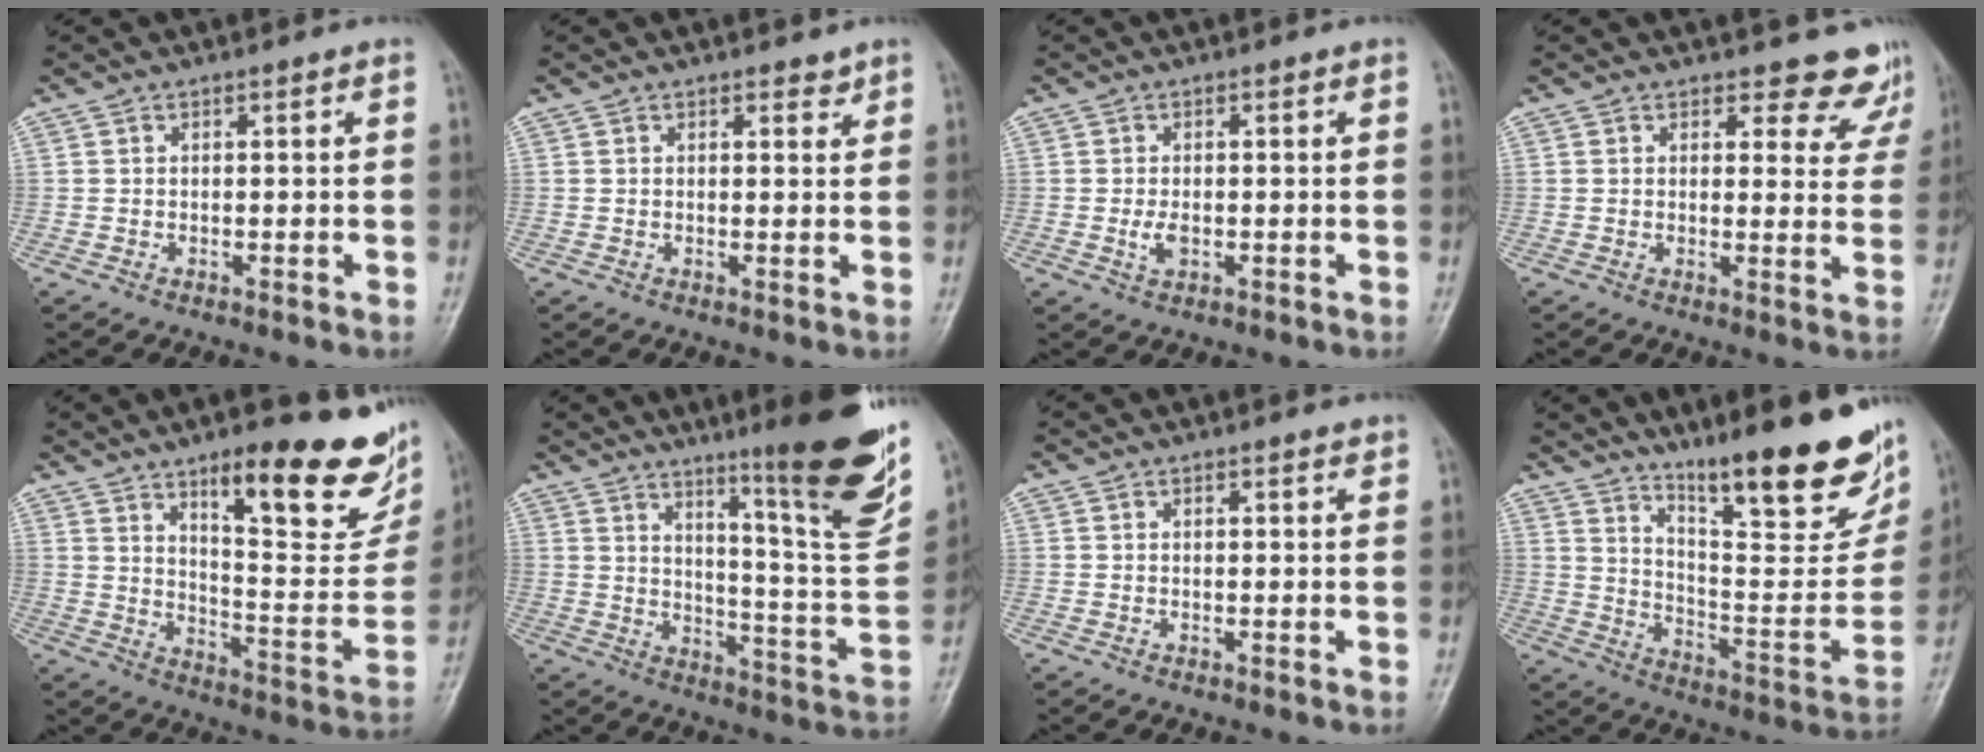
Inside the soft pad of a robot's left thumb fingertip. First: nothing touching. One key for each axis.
{"total": 1.6, "fx": 1.2, "fy": 0.8, "fz": 0.7, "tx": 0.001, "ty": -0.008, "tz": 0.014}
{"total": 2.4, "fx": -0.4, "fy": 1.3, "fz": 1.9, "tx": -0.039, "ty": -0.003, "tz": -0.007}
{"total": 8.1, "fx": 7.4, "fy": 3.2, "fz": 0.6, "tx": 0.040, "ty": -0.050, "tz": 0.061}
{"total": 24.2, "fx": 14.2, "fy": 7.1, "fz": 18.3, "tx": -0.202, "ty": -0.070, "tz": 0.208}
{"total": 20.5, "fx": 12.8, "fy": 2.2, "fz": 15.9, "tx": -0.184, "ty": -0.076, "tz": 0.190}
{"total": 0.9, "fx": 0.8, "fy": 0.2, "fz": 0.5, "tx": -0.006, "ty": -0.004, "tz": 0.009}
{"total": 24.6, "fx": 16.6, "fy": 5.4, "fz": 17.4, "tx": -0.219, "ty": -0.093, "tz": 0.256}